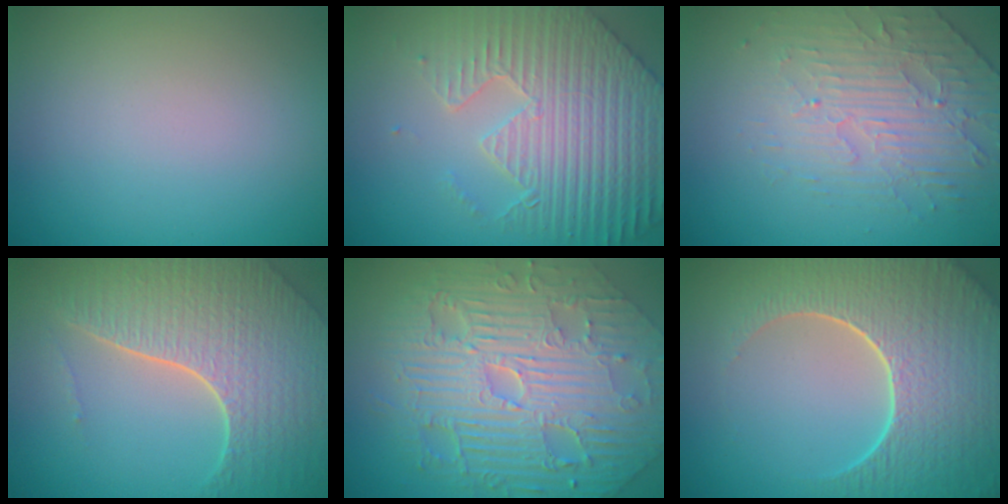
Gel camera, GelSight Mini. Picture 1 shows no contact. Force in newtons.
{"total": 7.1, "press": 5.8, "slide": 4.0}
{"total": 4.5, "press": 3.3, "slide": 3.1}
{"total": 7.3, "press": 5.3, "slide": 4.9}
{"total": 11.7, "press": 7.5, "slide": 9.0}
{"total": 9.2, "press": 6.5, "slide": 6.5}